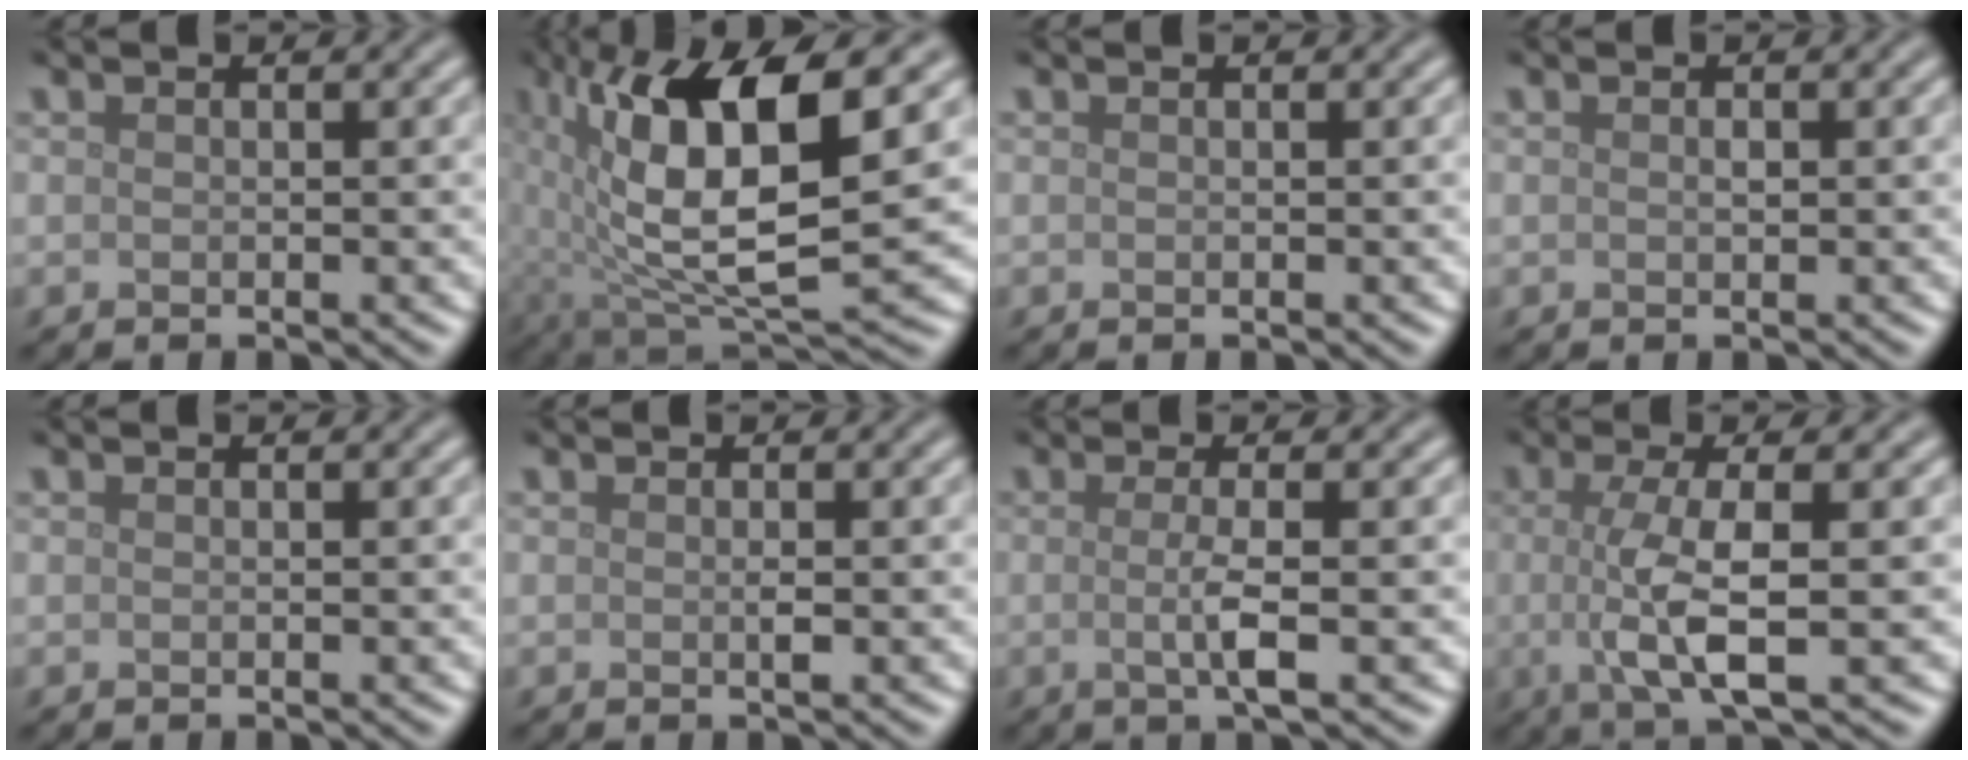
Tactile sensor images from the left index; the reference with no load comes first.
{"total": 12.7, "force": [2.7, 4.9, 11.4], "torque": [-0.206, -0.012, 0.058]}
{"total": 0.0}
{"total": 0.6, "force": [0.1, 0.3, 0.5], "torque": [-0.011, 0.001, 0.001]}
{"total": 0.0}
{"total": 0.6, "force": [0.0, 0.1, 0.6], "torque": [-0.012, -0.001, 0.000]}
{"total": 2.9, "force": [-0.2, 0.6, 2.9], "torque": [-0.052, -0.008, -0.007]}
{"total": 5.7, "force": [-0.4, 1.5, 5.5], "torque": [-0.102, -0.003, -0.010]}